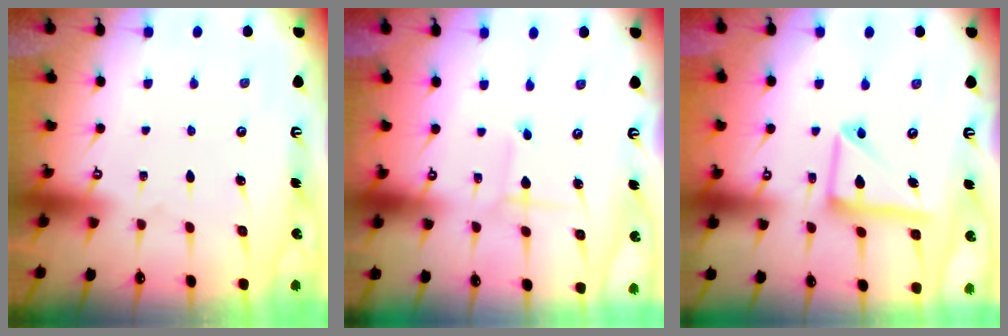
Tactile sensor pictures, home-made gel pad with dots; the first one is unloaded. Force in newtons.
{"total": 1.1, "press": 1.1, "slide": 0.1}
{"total": 13.2, "press": 13.2, "slide": 1.4}